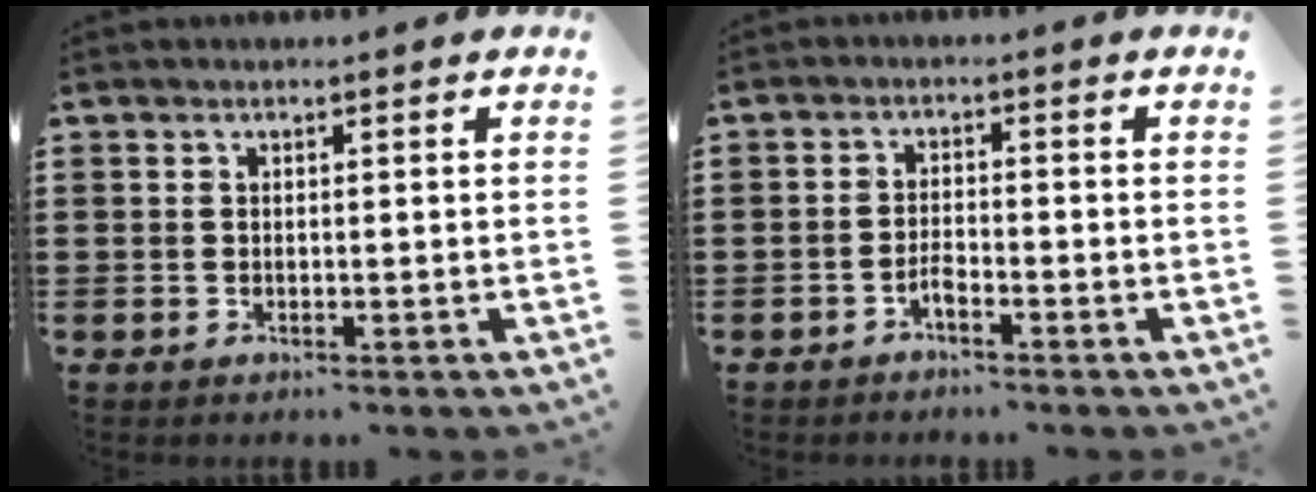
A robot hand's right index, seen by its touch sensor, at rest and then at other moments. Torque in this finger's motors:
{"motor_torque": [0.20, 0.16, -0.01, -0.09]}